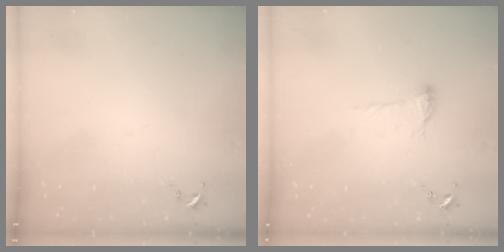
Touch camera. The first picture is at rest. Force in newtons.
{"total": 8.2, "press": 8.1, "slide": 0.7}